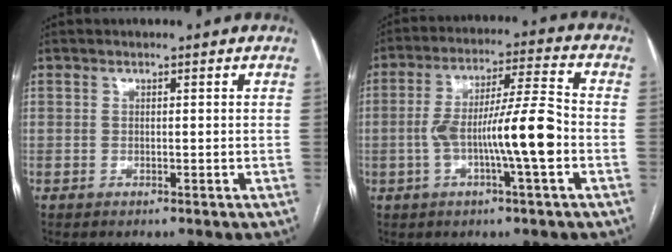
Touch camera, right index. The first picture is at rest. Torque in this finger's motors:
{"motor_torque": [0.52, -0.13, 0.78, 0.13]}